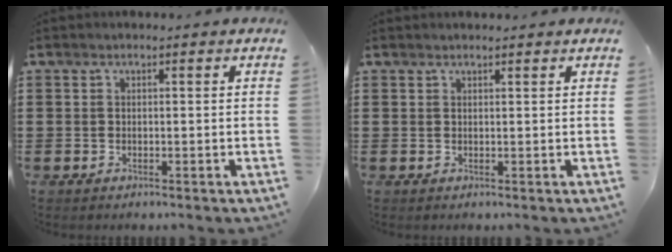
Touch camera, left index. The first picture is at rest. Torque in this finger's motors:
{"motor_torque": [0.17, 0.21, -0.08, -0.01]}